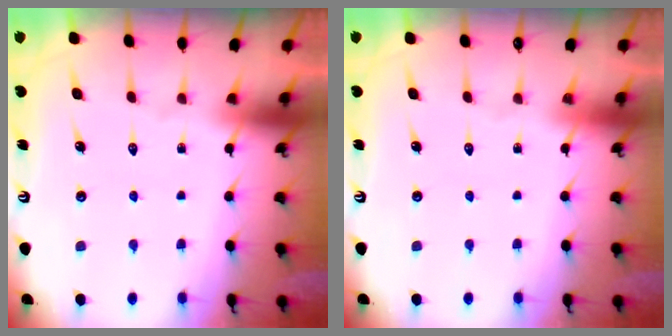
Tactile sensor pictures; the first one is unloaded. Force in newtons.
{"total": 0.0}